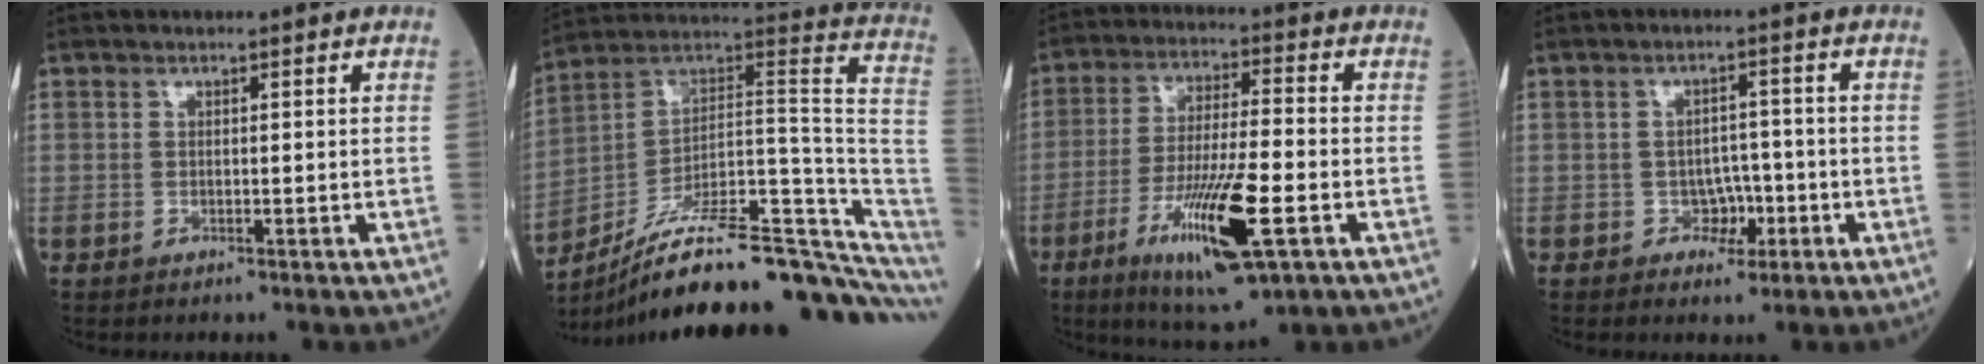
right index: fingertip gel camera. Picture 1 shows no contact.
{"total": 25.5, "force": [-18.6, 3.9, 17.1], "torque": [-0.171, 0.054, -0.283]}
{"total": 14.5, "force": [-5.8, 2.0, 13.1], "torque": [-0.248, -0.024, -0.095]}
{"total": 3.5, "force": [-1.5, 2.6, 1.9], "torque": [-0.017, 0.009, -0.021]}